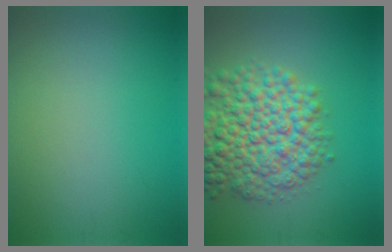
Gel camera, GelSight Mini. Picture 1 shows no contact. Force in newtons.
{"total": 9.0, "press": 9.0, "slide": 0.3}